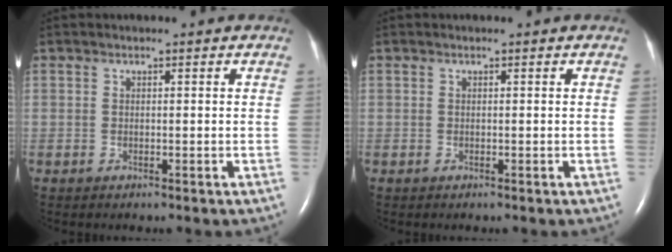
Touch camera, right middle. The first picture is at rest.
{"total": 0.0}